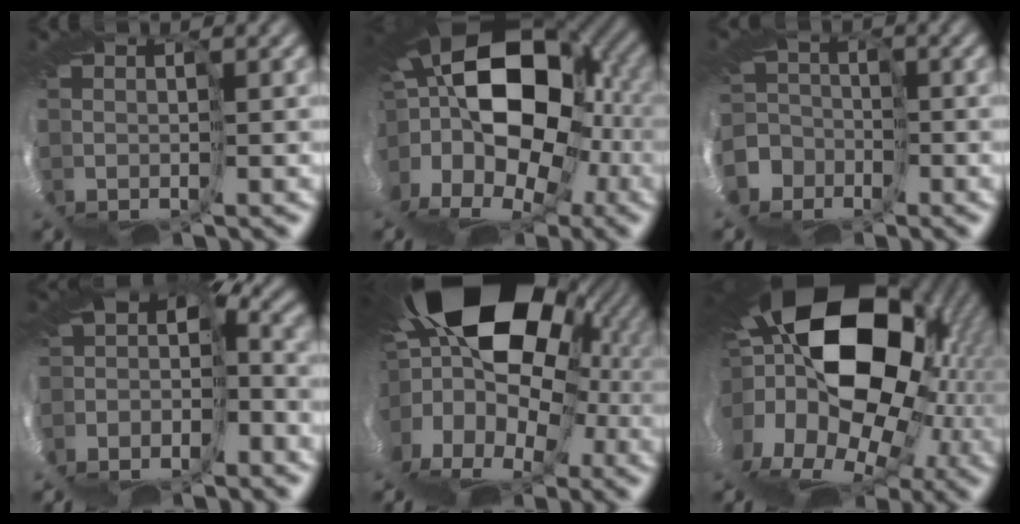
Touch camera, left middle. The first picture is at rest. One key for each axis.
{"total": 15.1, "fx": -0.2, "fy": 10.2, "fz": 11.2, "tx": -0.146, "ty": -0.003, "tz": -0.027}
{"total": 5.5, "fx": -3.4, "fy": 3.9, "fz": -1.8, "tx": 0.014, "ty": -0.015, "tz": -0.076}
{"total": 4.9, "fx": -4.0, "fy": 1.7, "fz": 2.3, "tx": -0.053, "ty": -0.030, "tz": -0.040}
{"total": 17.2, "fx": 2.3, "fy": 12.9, "fz": 11.2, "tx": -0.126, "ty": 0.010, "tz": -0.021}
{"total": 17.7, "fx": 2.4, "fy": 12.9, "fz": 11.9, "tx": -0.181, "ty": -0.022, "tz": -0.001}